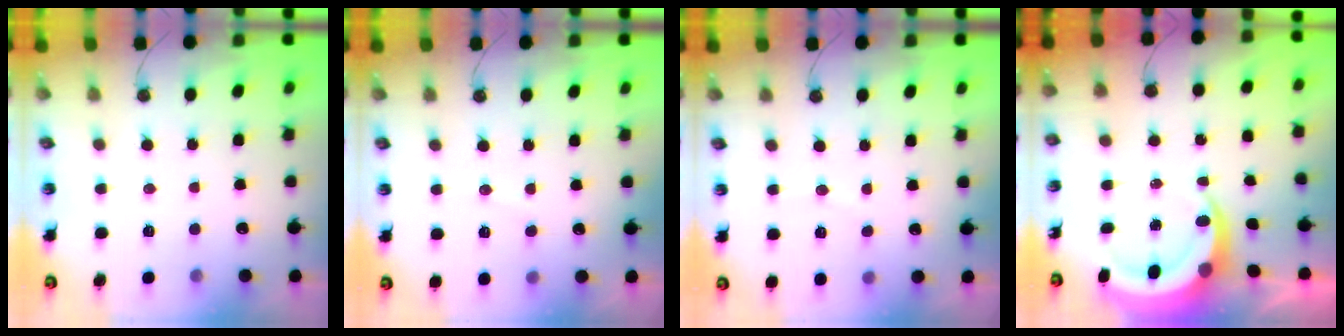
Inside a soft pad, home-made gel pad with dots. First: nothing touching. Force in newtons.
{"total": 4.7, "press": 4.5, "slide": 1.4}
{"total": 3.8, "press": 3.7, "slide": 1.0}
{"total": 7.3, "press": 7.2, "slide": 1.1}